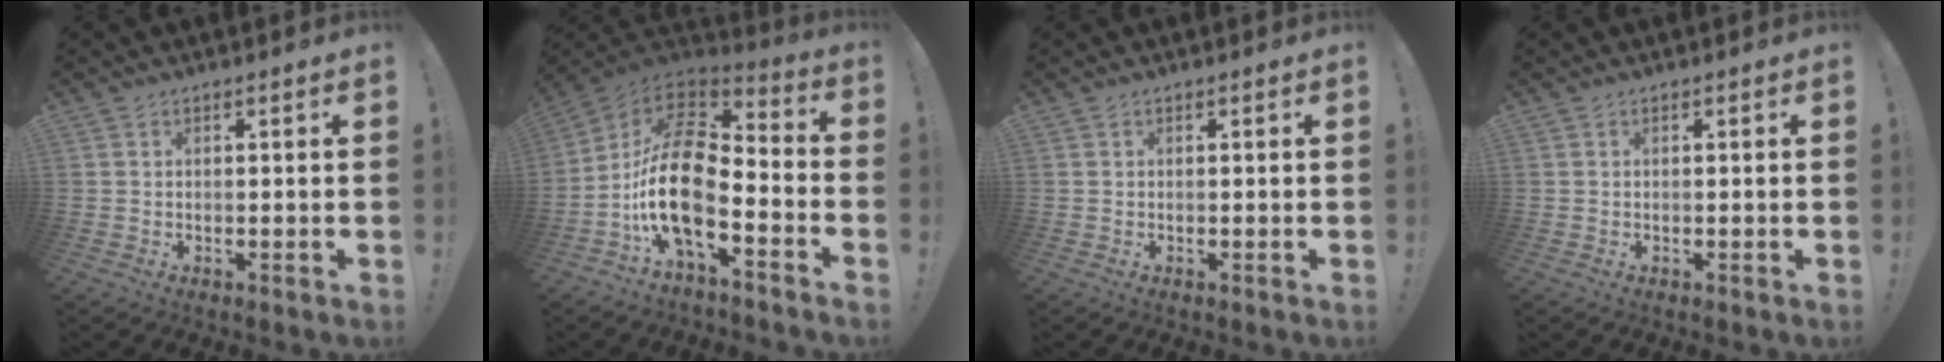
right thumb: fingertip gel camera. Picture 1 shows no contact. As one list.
[{"total": 19.9, "force": [-5.3, 9.1, 16.9], "torque": [-0.347, 0.022, -0.091]}, {"total": 0.0}, {"total": 0.0}]